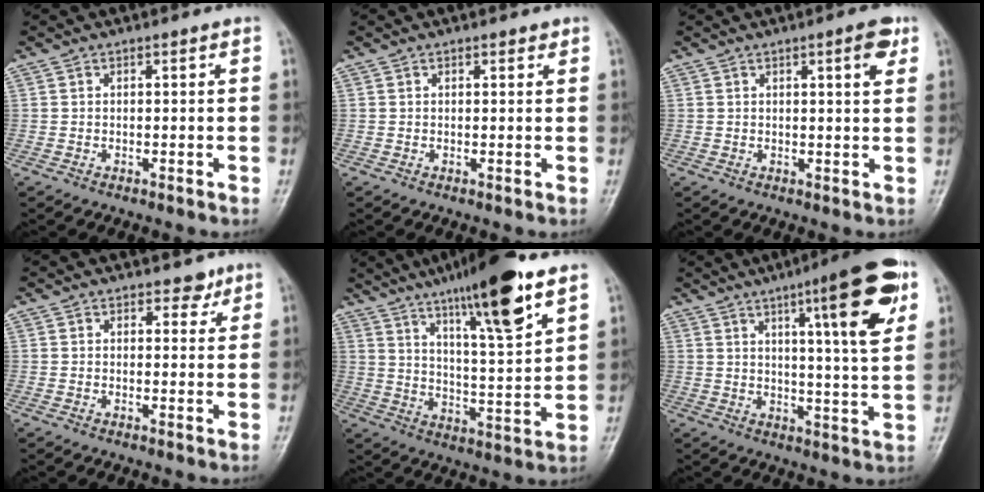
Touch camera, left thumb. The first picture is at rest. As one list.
[{"total": 1.1, "force": [0.8, 0.6, 0.5], "torque": [0.001, -0.004, 0.007]}, {"total": 4.8, "force": [2.4, 1.1, 4.0], "torque": [-0.047, -0.009, 0.030]}, {"total": 2.6, "force": [1.8, 1.7, 0.8], "torque": [0.010, -0.009, 0.021]}, {"total": 17.9, "force": [11.2, 2.6, 13.7], "torque": [-0.206, -0.053, 0.183]}, {"total": 16.0, "force": [7.1, 2.6, 14.0], "torque": [-0.188, -0.024, 0.098]}]